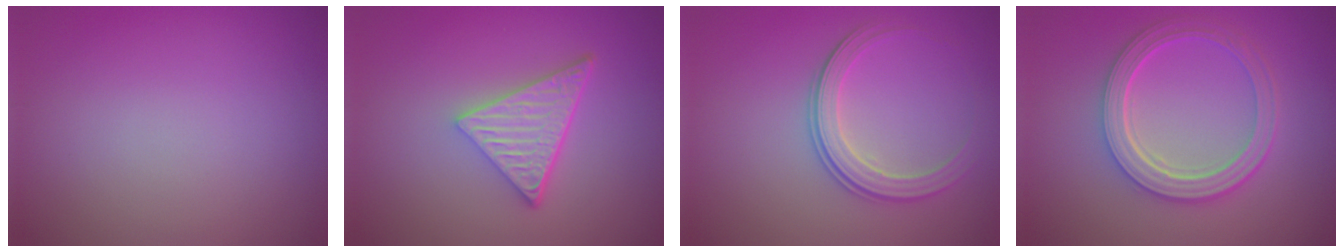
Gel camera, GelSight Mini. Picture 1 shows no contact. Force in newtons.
{"total": 4.8, "press": 3.3, "slide": 3.5}
{"total": 2.9, "press": 2.7, "slide": 1.0}
{"total": 5.1, "press": 4.0, "slide": 3.1}